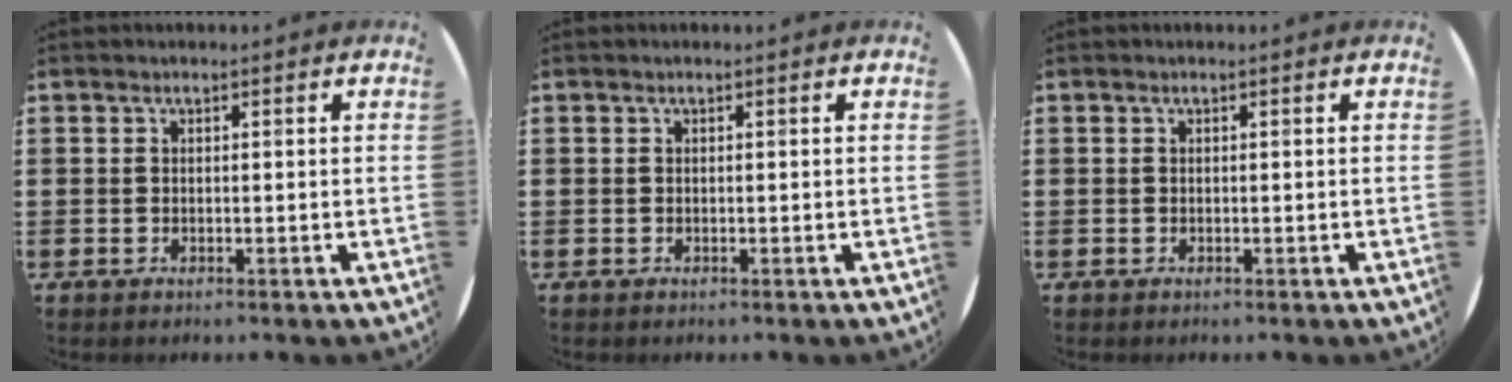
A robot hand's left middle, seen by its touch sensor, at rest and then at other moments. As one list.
[{"total": 0.0}, {"total": 0.0}]